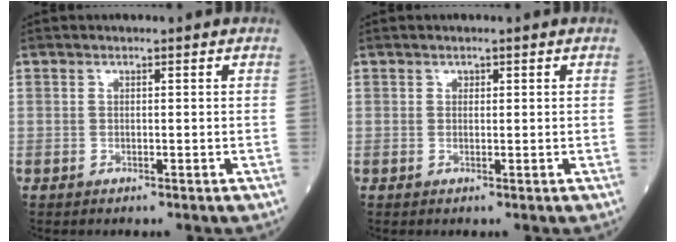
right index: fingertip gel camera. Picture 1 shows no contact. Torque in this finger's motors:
{"motor_torque": [-0.04, 0.04, -0.02, 0.01]}